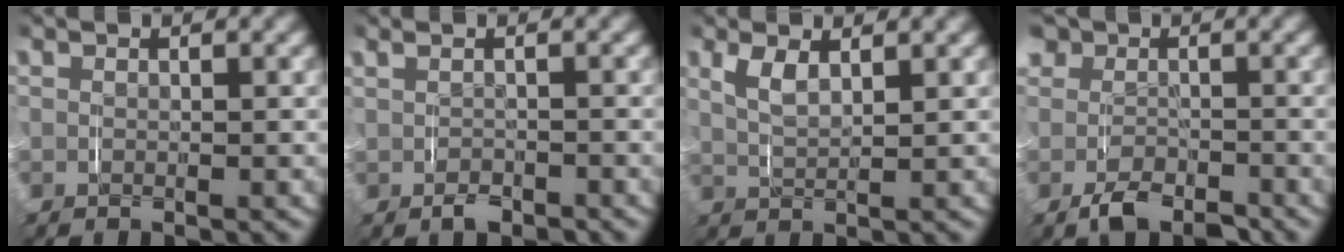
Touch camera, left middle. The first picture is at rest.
{"total": 1.8, "force": [-0.5, 1.1, 1.3], "torque": [-0.017, 0.003, -0.008]}
{"total": 2.4, "force": [1.3, 0.7, 1.9], "torque": [-0.041, 0.000, 0.028]}
{"total": 3.0, "force": [-0.9, 2.4, 1.5], "torque": [-0.028, -0.007, -0.017]}